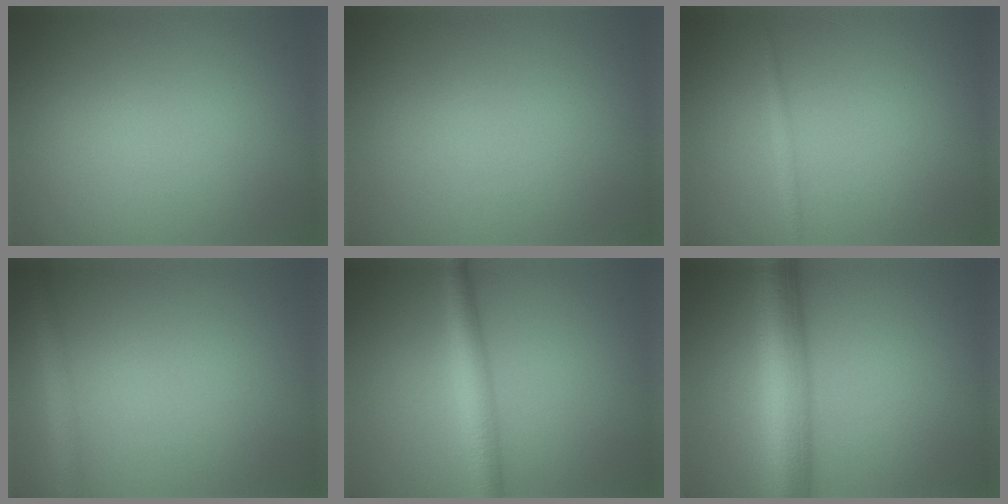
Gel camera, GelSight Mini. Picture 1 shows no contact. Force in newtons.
{"total": 0.0}
{"total": 0.8, "press": 0.8, "slide": 0.0}
{"total": 2.6, "press": 2.6, "slide": 0.0}
{"total": 3.6, "press": 3.6, "slide": 0.1}
{"total": 8.4, "press": 8.4, "slide": 0.3}